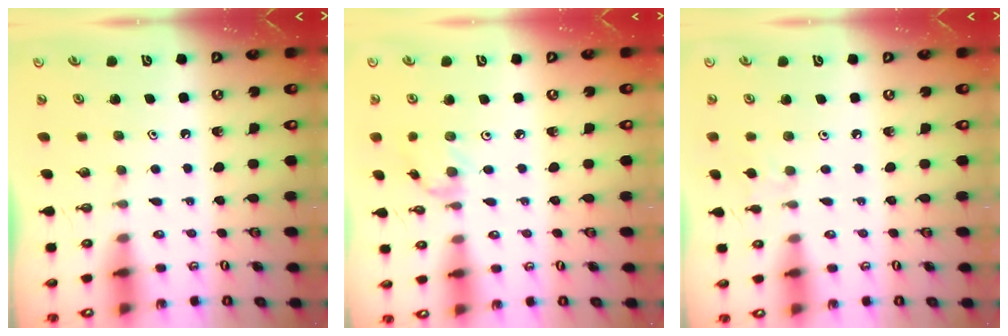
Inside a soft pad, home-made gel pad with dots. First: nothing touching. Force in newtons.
{"total": 1.0, "press": 1.0, "slide": 0.3}
{"total": 2.6, "press": 2.6, "slide": 0.5}